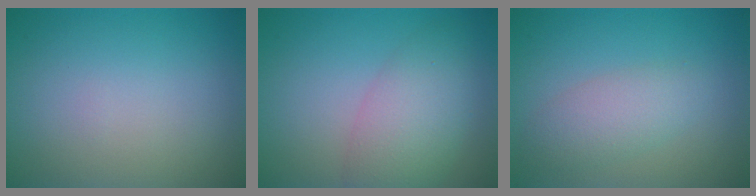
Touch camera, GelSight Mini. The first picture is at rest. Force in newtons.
{"total": 5.1, "press": 5.1, "slide": 0.1}
{"total": 3.0, "press": 3.0, "slide": 0.1}